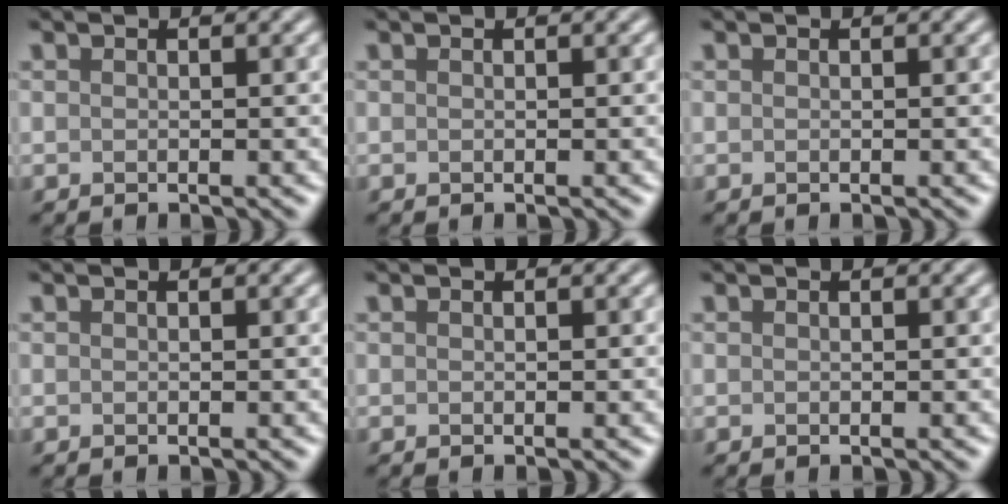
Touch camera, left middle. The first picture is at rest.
{"total": 0.0}
{"total": 0.0}
{"total": 0.0}
{"total": 0.0}
{"total": 0.0}